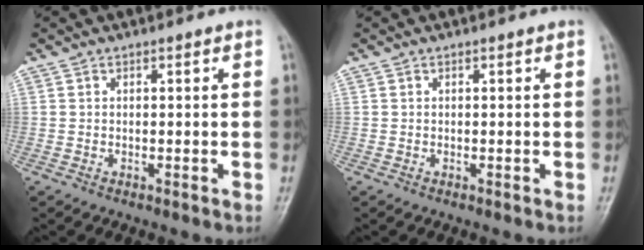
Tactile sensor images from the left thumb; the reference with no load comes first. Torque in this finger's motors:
{"motor_torque": [0.00, 0.00, -0.01, -0.02, 0.00]}